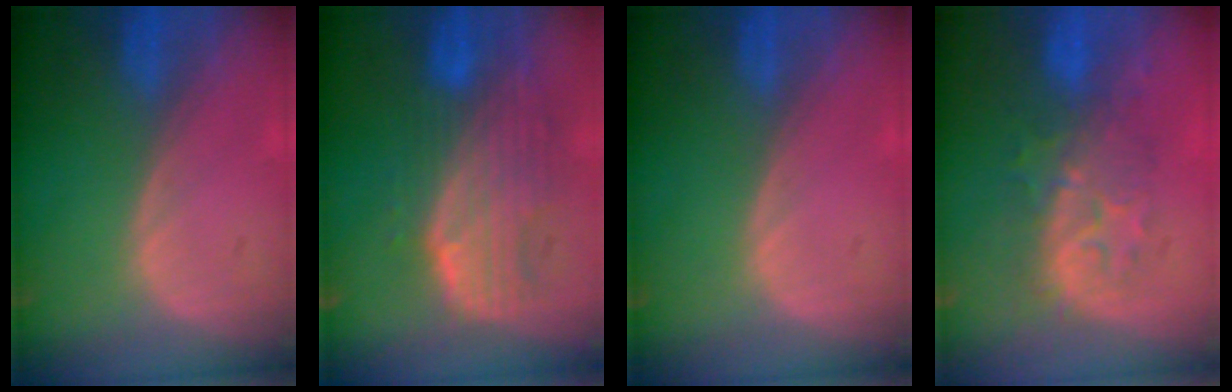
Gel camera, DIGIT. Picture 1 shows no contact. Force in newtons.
{"total": 10.3, "press": 8.9, "slide": 5.1}
{"total": 0.0}
{"total": 8.0, "press": 7.9, "slide": 1.6}